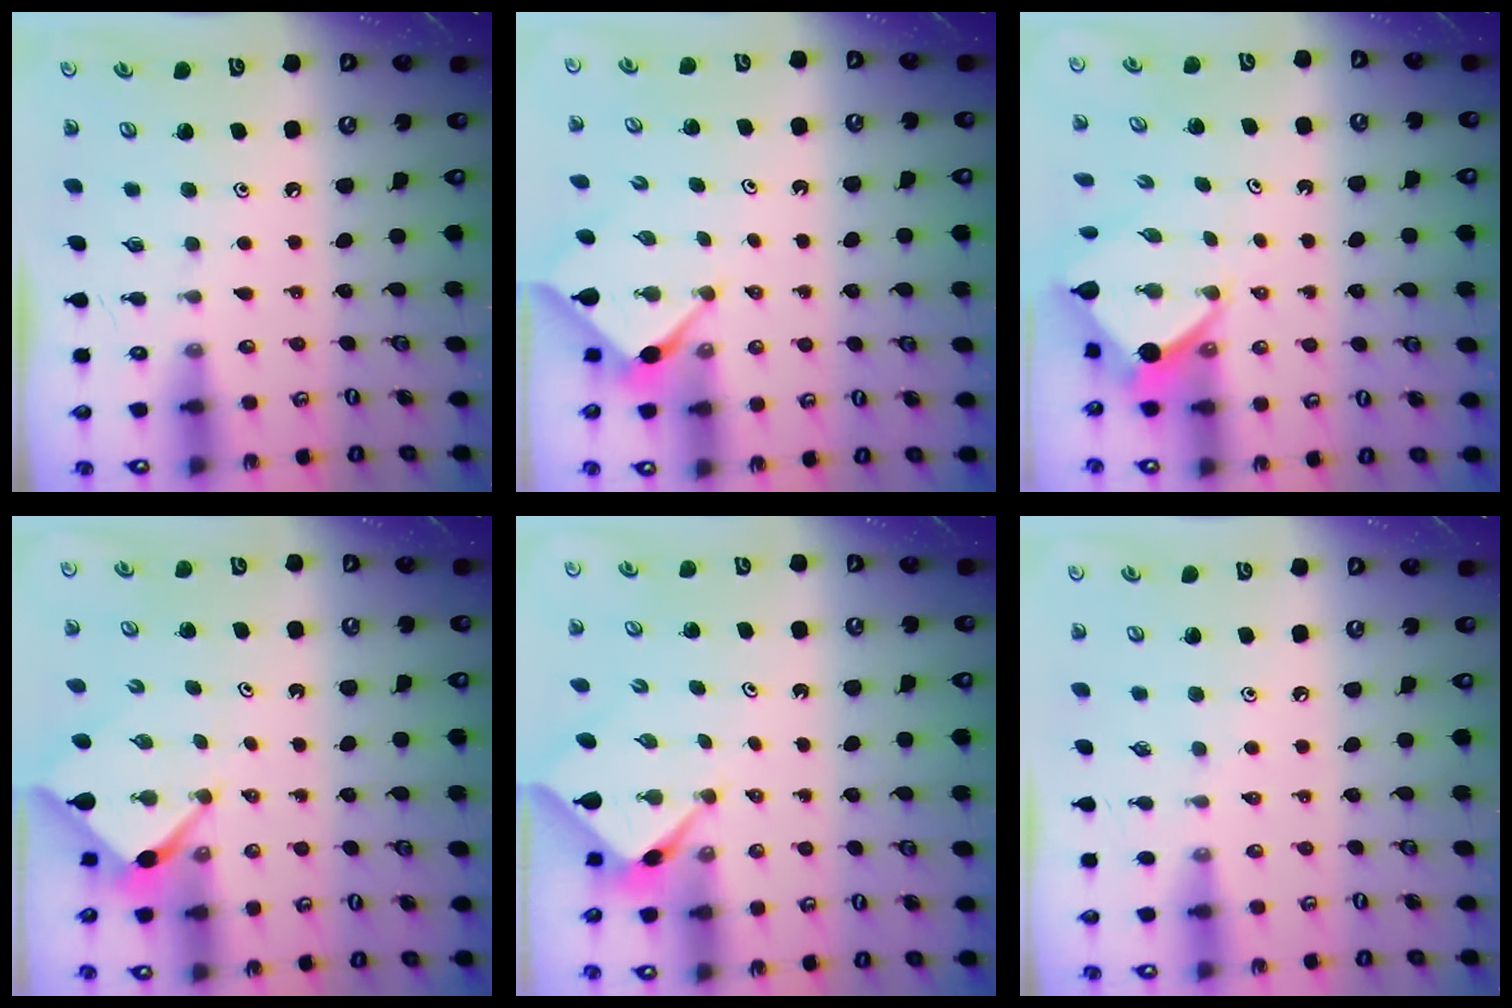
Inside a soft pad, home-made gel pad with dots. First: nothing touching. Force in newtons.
{"total": 3.0, "press": 2.9, "slide": 0.3}
{"total": 6.3, "press": 6.3, "slide": 0.3}
{"total": 2.4, "press": 2.4, "slide": 0.2}
{"total": 2.2, "press": 2.2, "slide": 0.2}
{"total": 2.1, "press": 2.1, "slide": 0.4}